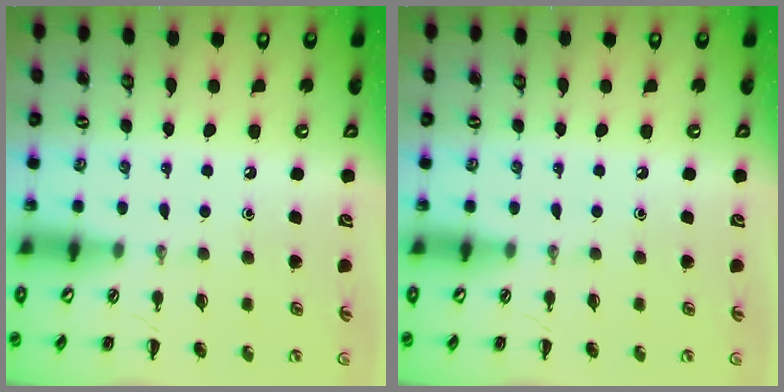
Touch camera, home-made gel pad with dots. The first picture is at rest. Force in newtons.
{"total": 0.0}